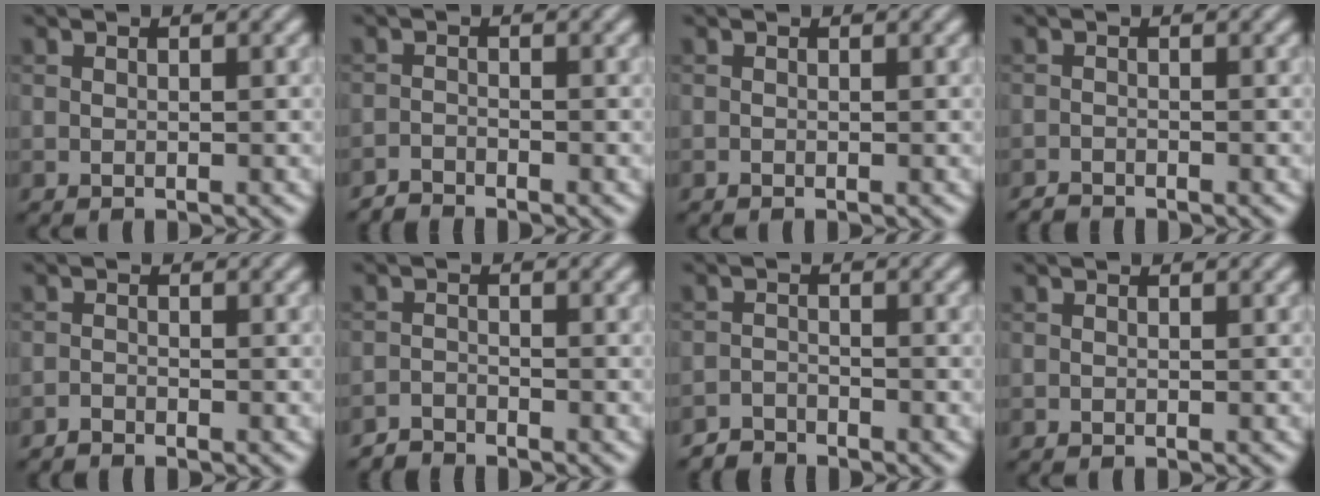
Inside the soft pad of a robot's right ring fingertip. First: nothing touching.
{"total": 1.5, "force": [-1.5, 0.1, 0.1], "torque": [0.001, -0.002, -0.035]}
{"total": 0.0}
{"total": 1.1, "force": [-1.1, 0.1, 0.1], "torque": [0.001, -0.005, -0.024]}
{"total": 0.8, "force": [-0.7, 0.2, 0.1], "torque": [0.001, -0.002, -0.017]}
{"total": 1.7, "force": [-1.7, 0.2, 0.0], "torque": [0.002, 0.000, -0.038]}
{"total": 2.0, "force": [-1.9, 0.4, -0.1], "torque": [0.004, 0.001, -0.042]}
{"total": 0.0}